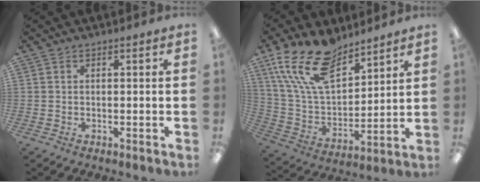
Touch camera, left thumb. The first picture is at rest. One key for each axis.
{"total": 18.5, "fx": 12.7, "fy": 9.1, "fz": 10.0, "tx": -0.212, "ty": -0.061, "tz": 0.235}